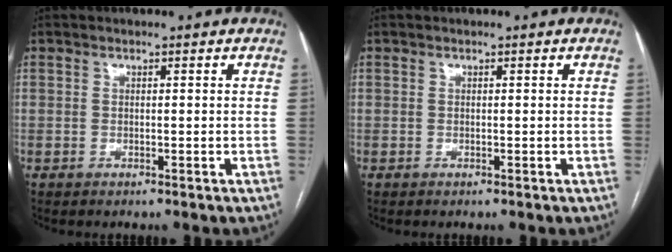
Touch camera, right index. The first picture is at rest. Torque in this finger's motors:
{"motor_torque": [0.00, 0.00, 0.00, 0.01]}